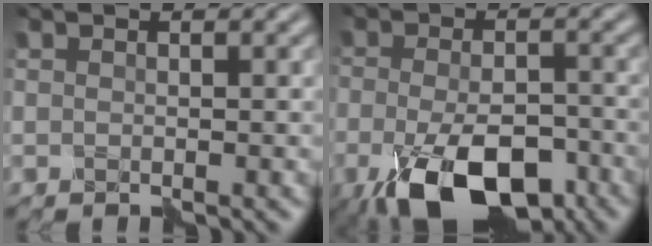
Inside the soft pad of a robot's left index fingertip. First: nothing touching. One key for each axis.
{"total": 10.6, "fx": -5.8, "fy": 4.7, "fz": 7.6, "tx": -0.140, "ty": -0.020, "tz": -0.094}